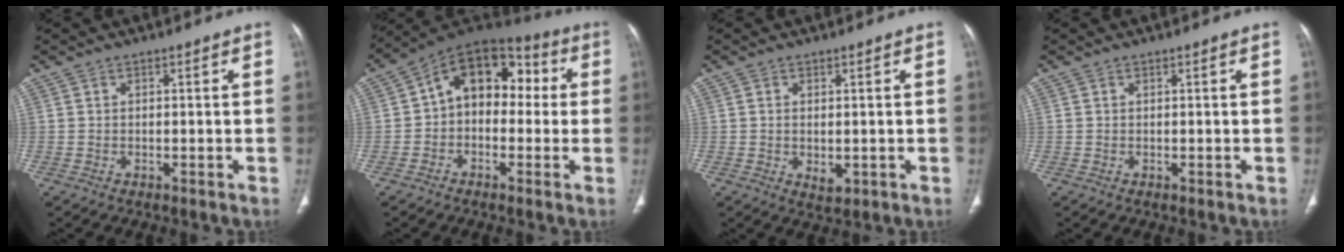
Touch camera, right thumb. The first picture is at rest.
{"total": 13.7, "force": [0.8, 9.6, 9.8], "torque": [-0.094, 0.049, -0.007]}
{"total": 3.0, "force": [-0.4, 1.8, 2.3], "torque": [-0.038, -0.005, -0.001]}
{"total": 0.0}